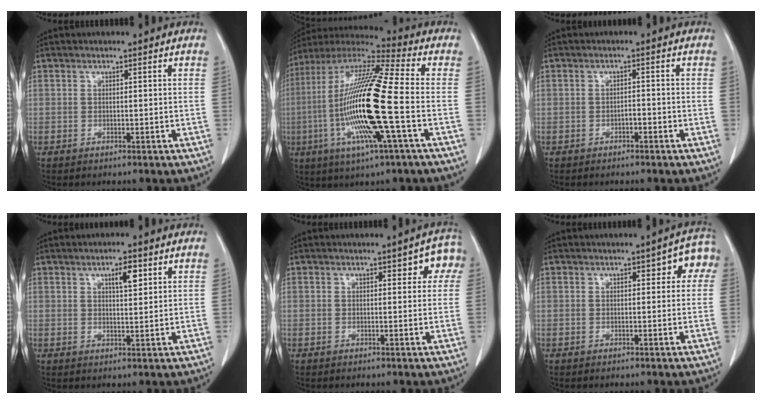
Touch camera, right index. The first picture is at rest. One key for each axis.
{"total": 20.7, "fx": -3.8, "fy": 1.1, "fz": 20.3, "tx": -0.419, "ty": -0.013, "tz": -0.082}
{"total": 1.1, "fx": -0.7, "fy": 0.3, "fz": 0.8, "tx": -0.015, "ty": 0.001, "tz": -0.013}
{"total": 3.6, "fx": 1.7, "fy": 0.9, "fz": 3.0, "tx": -0.050, "ty": -0.001, "tz": 0.027}
{"total": 3.8, "fx": 1.4, "fy": 2.0, "fz": 2.9, "tx": -0.018, "ty": 0.014, "tz": 0.009}
{"total": 4.3, "fx": 1.2, "fy": 2.0, "fz": 3.6, "tx": -0.033, "ty": 0.024, "tz": 0.008}